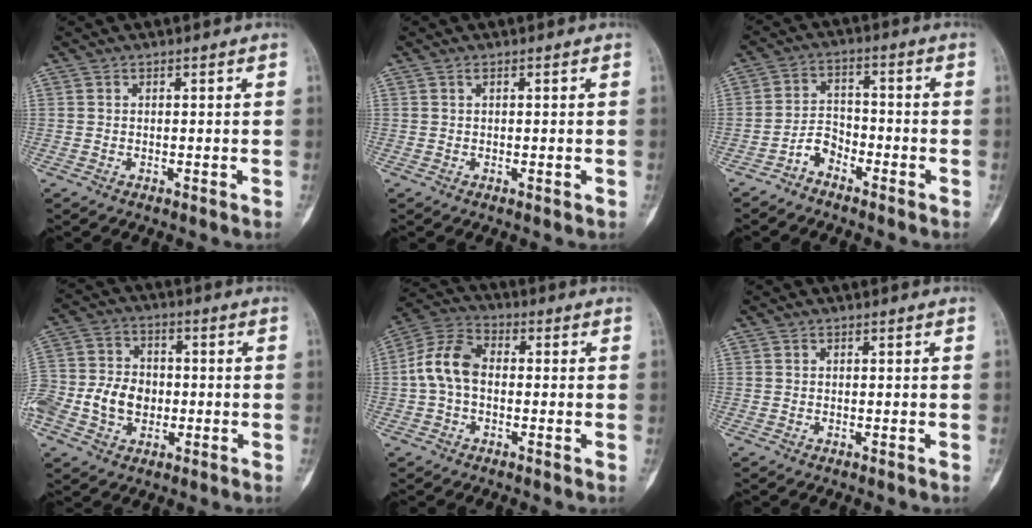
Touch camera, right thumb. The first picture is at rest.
{"total": 1.1, "force": [0.0, 0.4, 1.0], "torque": [-0.016, 0.000, 0.003]}
{"total": 4.2, "force": [-3.2, 2.4, 1.3], "torque": [-0.014, 0.032, -0.070]}
{"total": 14.5, "force": [-3.1, 11.1, 8.8], "torque": [-0.175, 0.023, -0.055]}
{"total": 8.8, "force": [-0.5, 5.8, 6.6], "torque": [-0.129, 0.027, -0.021]}
{"total": 0.0}